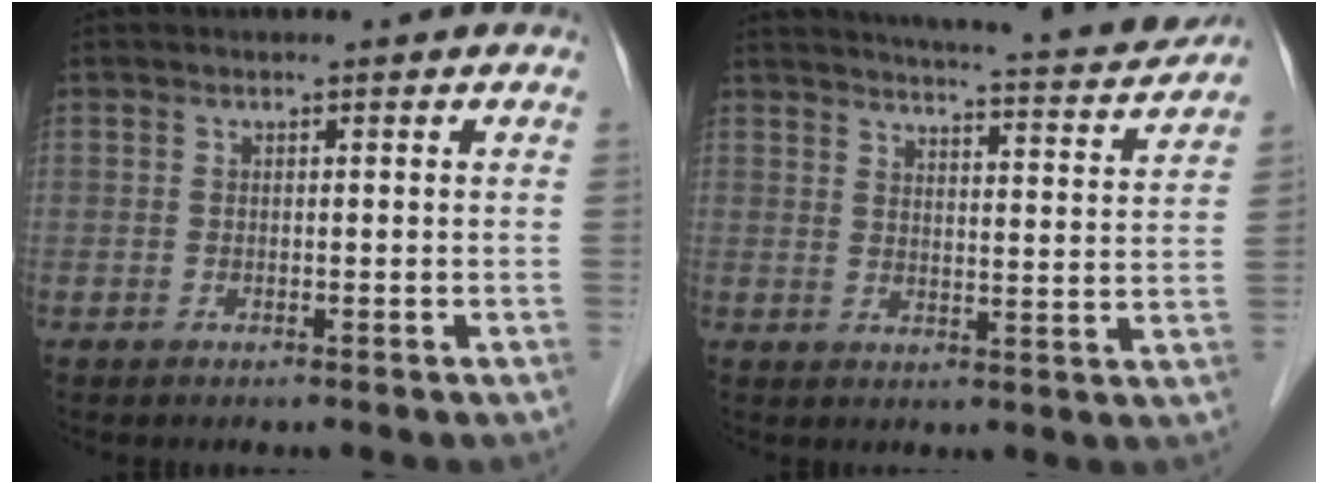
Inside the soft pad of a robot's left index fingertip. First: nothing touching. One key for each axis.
{"total": 14.9, "fx": 14.0, "fy": 0.2, "fz": 5.1, "tx": -0.079, "ty": -0.028, "tz": 0.173}